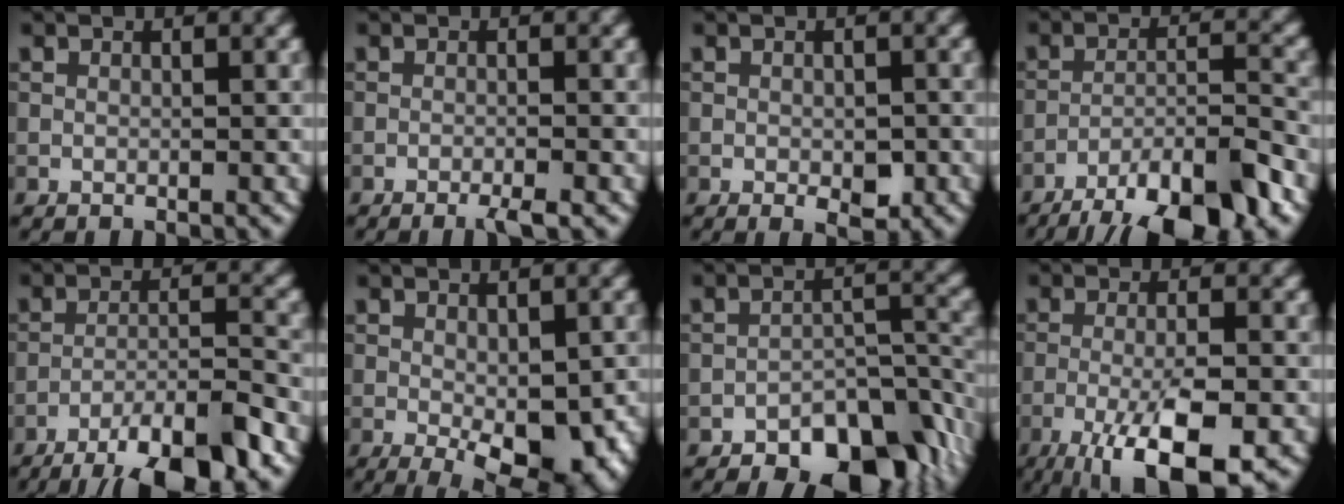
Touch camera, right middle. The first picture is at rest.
{"total": 1.8, "force": [-1.2, 0.1, 1.4], "torque": [-0.020, 0.000, -0.024]}
{"total": 2.2, "force": [-0.6, 1.1, 1.8], "torque": [-0.023, -0.003, -0.005]}
{"total": 9.8, "force": [-7.3, 2.2, 6.1], "torque": [-0.092, -0.005, -0.117]}
{"total": 8.7, "force": [-6.3, 1.8, 5.7], "torque": [-0.089, 0.003, -0.104]}
{"total": 8.0, "force": [-2.2, 3.4, 6.9], "torque": [-0.107, -0.026, -0.018]}
{"total": 7.8, "force": [-5.3, 3.8, 4.3], "torque": [-0.046, -0.002, -0.086]}
{"total": 9.3, "force": [-4.8, 2.6, 7.5], "torque": [-0.129, -0.011, -0.081]}